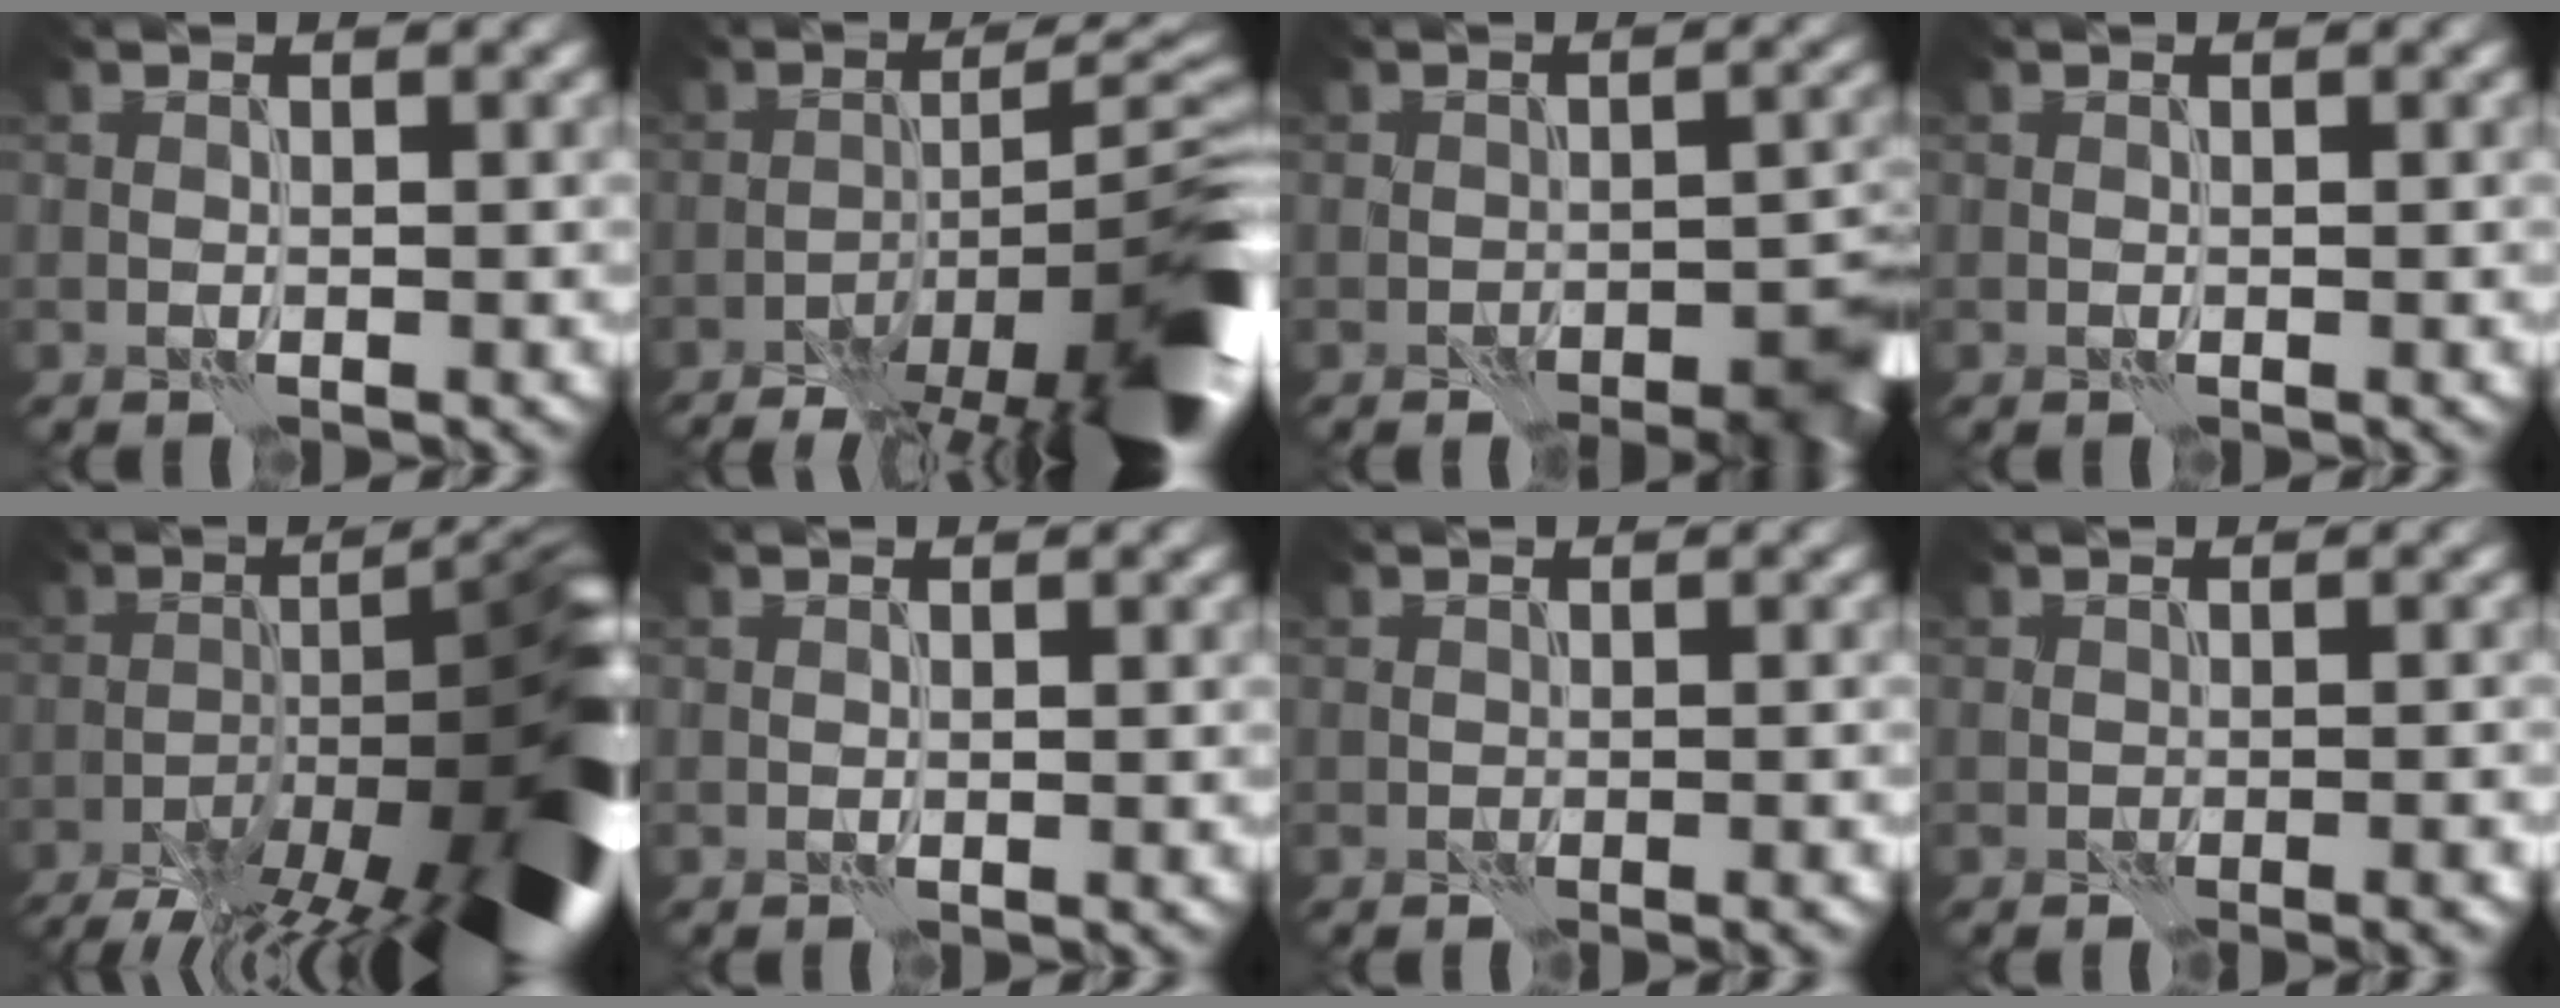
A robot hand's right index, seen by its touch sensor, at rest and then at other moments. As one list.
[{"total": 12.1, "force": [-6.9, 3.5, 9.3], "torque": [-0.129, 0.008, -0.106]}, {"total": 4.1, "force": [-2.7, 2.0, 2.5], "torque": [-0.014, -0.006, -0.032]}, {"total": 0.0}, {"total": 16.2, "force": [-7.5, 5.5, 13.3], "torque": [-0.173, -0.007, -0.115]}, {"total": 0.0}, {"total": 1.5, "force": [0.6, -0.4, -1.3], "torque": [0.018, -0.002, 0.007]}, {"total": 0.9, "force": [0.2, -0.3, -0.8], "torque": [0.013, -0.002, 0.002]}]